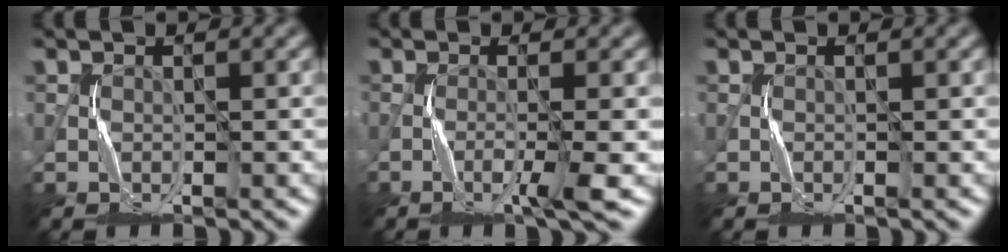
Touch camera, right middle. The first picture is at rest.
{"total": 3.2, "force": [-1.2, 0.3, 3.0], "torque": [-0.046, 0.005, -0.029]}
{"total": 0.0}